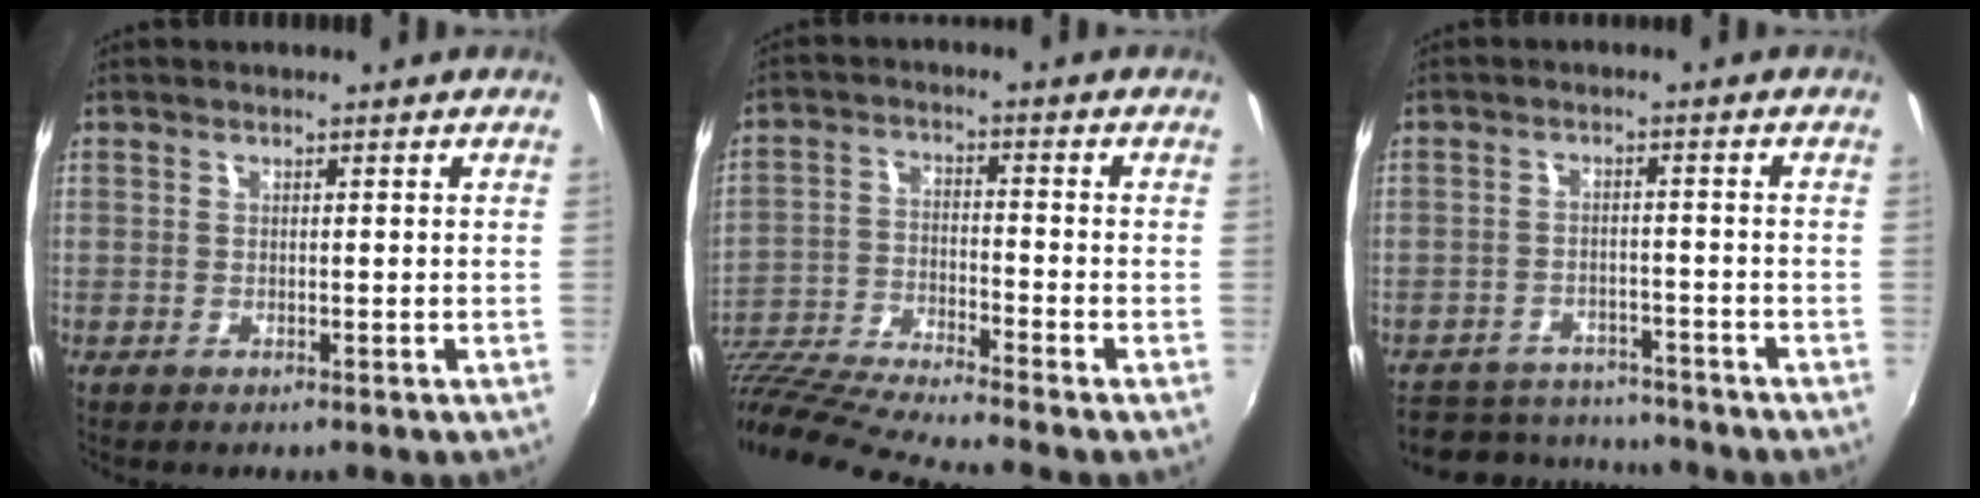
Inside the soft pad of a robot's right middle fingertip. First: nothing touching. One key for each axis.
{"total": 15.8, "fx": -13.8, "fy": -0.3, "fz": 7.7, "tx": -0.168, "ty": -0.042, "tz": -0.261}
{"total": 11.9, "fx": -10.7, "fy": 4.2, "fz": 2.9, "tx": -0.076, "ty": 0.010, "tz": -0.153}